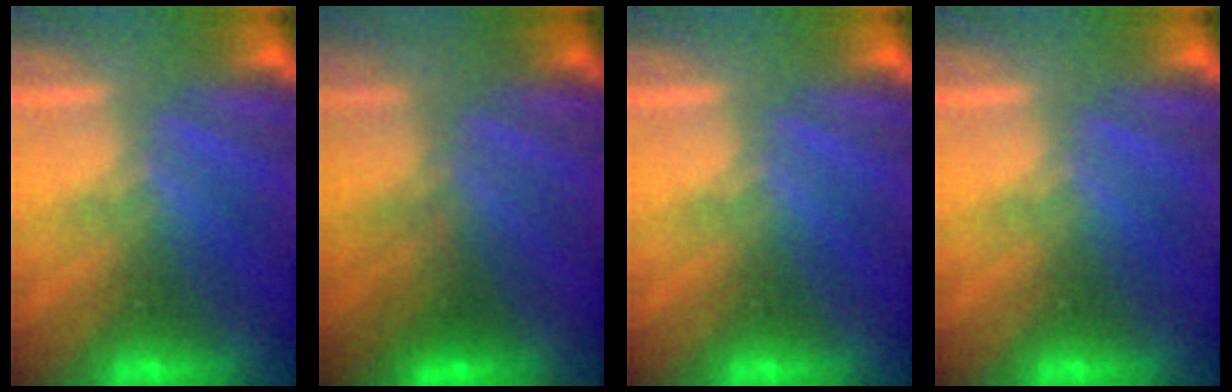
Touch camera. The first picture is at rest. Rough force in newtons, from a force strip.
{"total": 5.3}
{"total": 0.0}
{"total": 0.0}